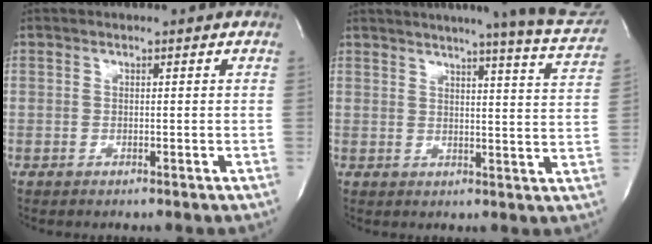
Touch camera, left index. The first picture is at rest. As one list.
[{"total": 18.6, "force": [16.7, -0.1, 8.2], "torque": [-0.110, -0.054, 0.186]}]